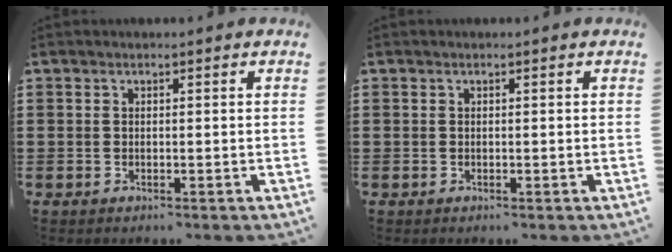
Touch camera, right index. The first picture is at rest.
{"total": 0.0}